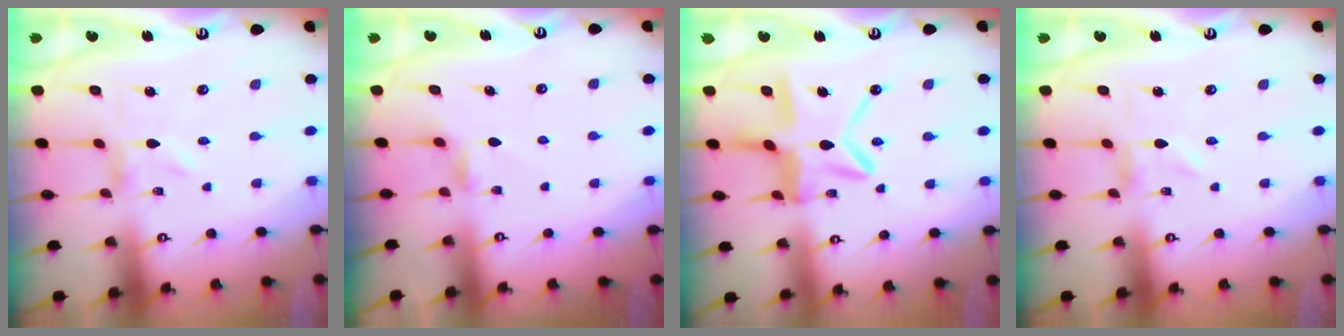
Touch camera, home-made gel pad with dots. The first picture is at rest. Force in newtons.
{"total": 3.7, "press": 3.6, "slide": 0.5}
{"total": 12.9, "press": 12.8, "slide": 1.3}
{"total": 0.0}